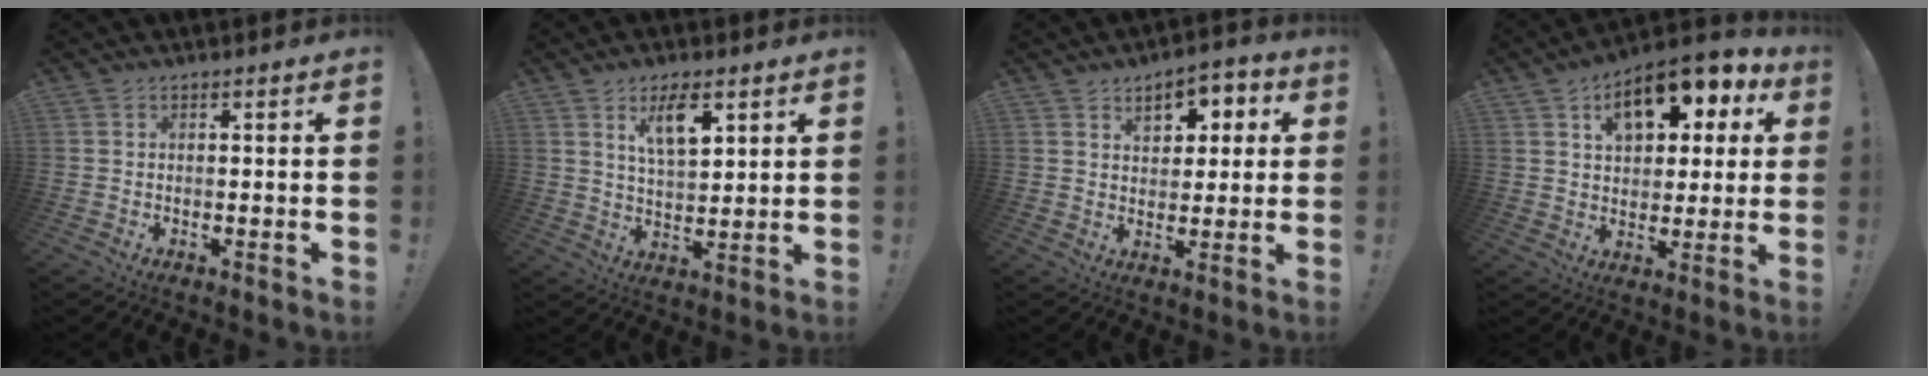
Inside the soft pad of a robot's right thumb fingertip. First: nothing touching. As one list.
[{"total": 9.4, "force": [5.0, 3.8, 7.0], "torque": [-0.106, -0.021, 0.085]}, {"total": 8.3, "force": [3.4, 5.7, 5.1], "torque": [-0.056, -0.013, 0.057]}, {"total": 14.2, "force": [6.5, 8.6, 9.2], "torque": [-0.122, -0.030, 0.114]}]